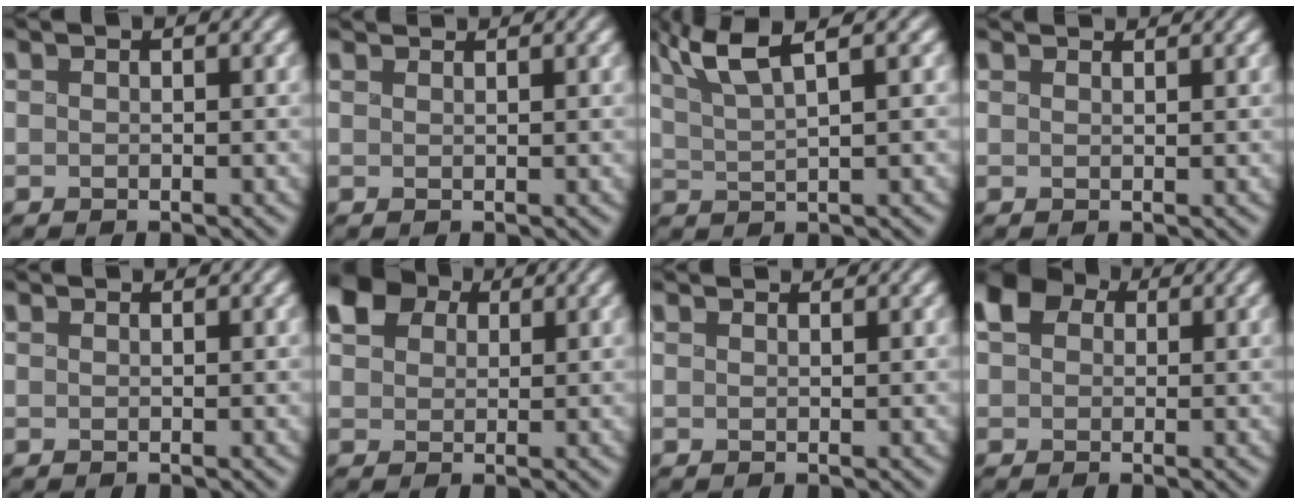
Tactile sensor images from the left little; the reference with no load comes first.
{"total": 1.5, "force": [1.5, 0.1, 0.2], "torque": [-0.010, 0.010, 0.025]}
{"total": 4.6, "force": [2.8, 0.5, 3.7], "torque": [-0.078, 0.020, 0.056]}
{"total": 1.8, "force": [1.8, 0.2, 0.4], "torque": [-0.015, 0.010, 0.026]}
{"total": 0.7, "force": [0.7, 0.0, 0.0], "torque": [-0.003, 0.006, 0.017]}
{"total": 6.3, "force": [2.8, 4.5, 3.4], "torque": [-0.090, 0.022, 0.038]}
{"total": 1.6, "force": [1.6, 0.1, 0.3], "torque": [-0.013, 0.010, 0.023]}
{"total": 5.6, "force": [1.6, 4.3, 3.3], "torque": [-0.067, 0.017, 0.013]}